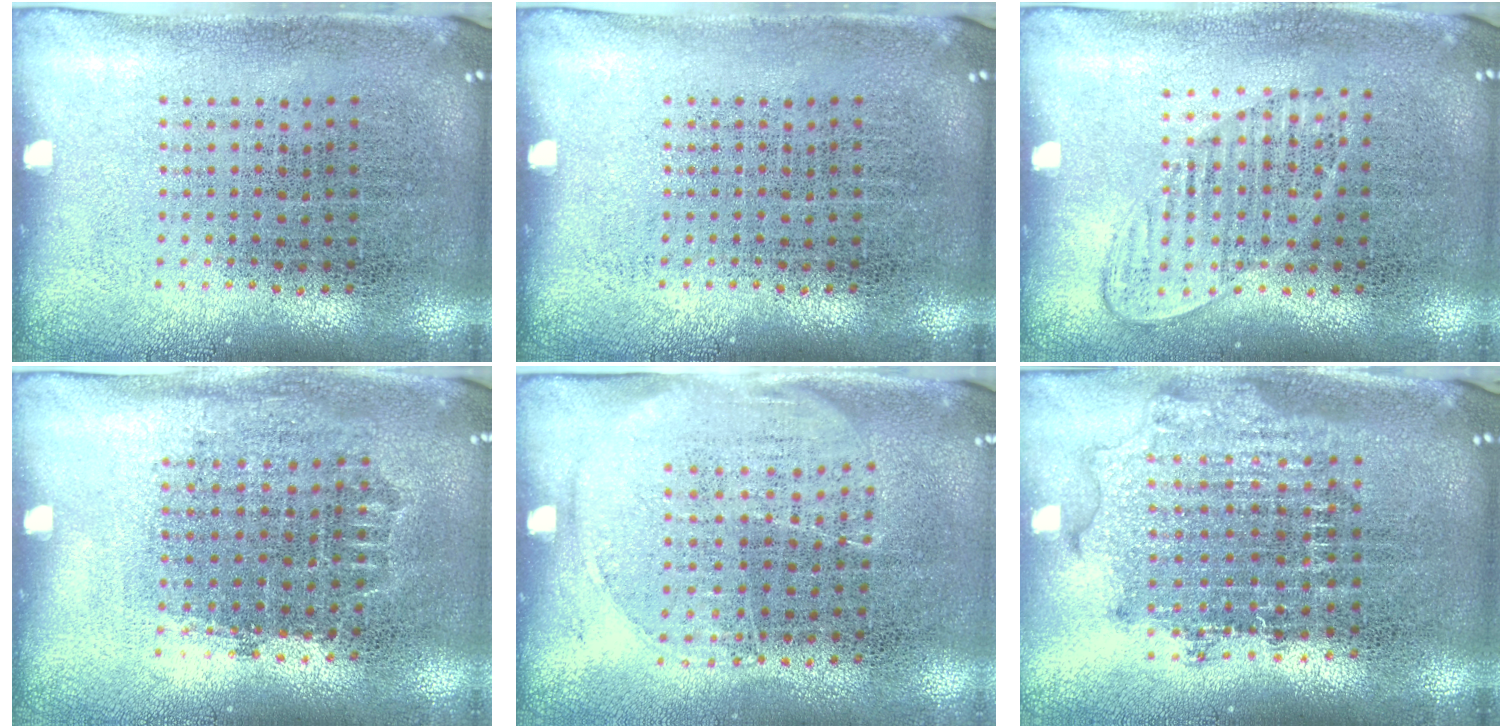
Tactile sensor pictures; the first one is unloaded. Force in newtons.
{"total": 0.0}
{"total": 1.2, "press": 1.1, "slide": 0.5}
{"total": 0.8, "press": 0.8, "slide": 0.3}
{"total": 1.4, "press": 1.2, "slide": 0.7}
{"total": 1.9, "press": 1.5, "slide": 1.1}